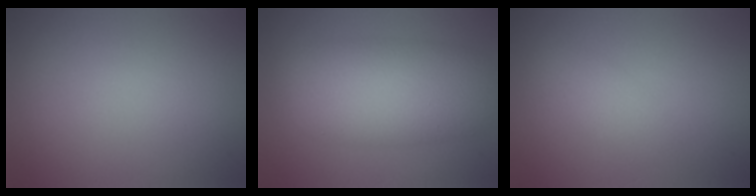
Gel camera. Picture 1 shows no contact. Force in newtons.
{"total": 7.7, "press": 7.7, "slide": 0.1}
{"total": 1.6, "press": 1.6, "slide": 0.0}